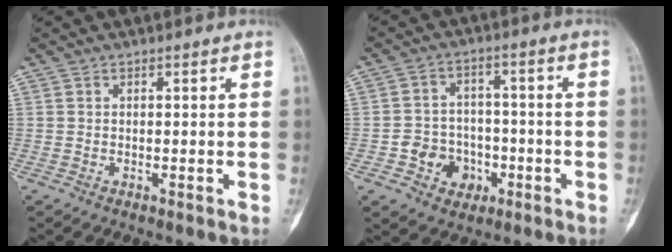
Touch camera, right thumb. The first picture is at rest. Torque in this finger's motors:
{"motor_torque": [0.58, 0.16, 0.24, -0.23, 0.12]}